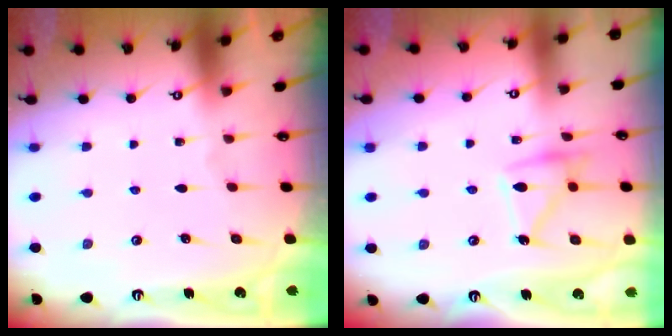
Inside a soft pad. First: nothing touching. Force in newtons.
{"total": 12.4, "press": 12.4, "slide": 0.4}